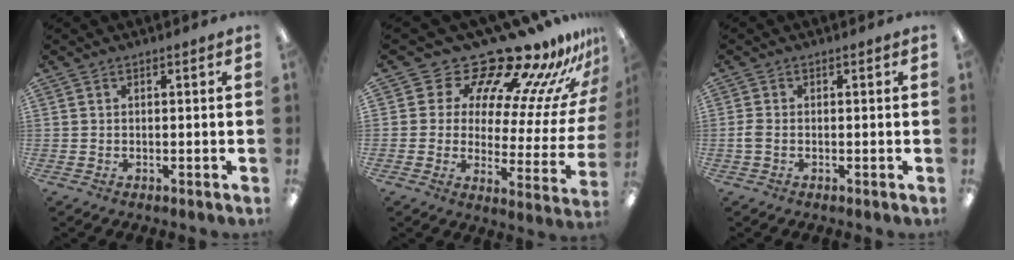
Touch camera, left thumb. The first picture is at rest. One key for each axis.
{"total": 17.7, "fx": 15.2, "fy": 6.2, "fz": 6.5, "tx": -0.094, "ty": -0.140, "tz": 0.250}
{"total": 1.7, "fx": -0.4, "fy": 0.9, "fz": 1.4, "tx": -0.025, "ty": 0.003, "tz": -0.006}